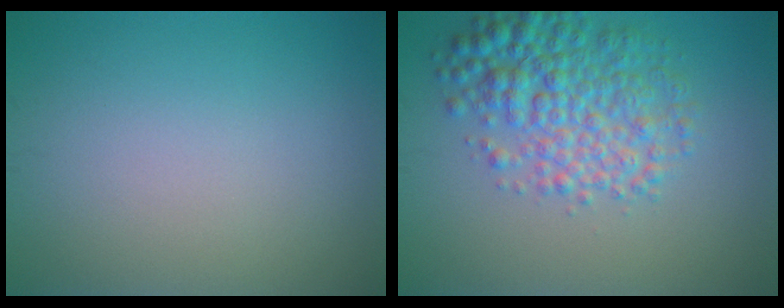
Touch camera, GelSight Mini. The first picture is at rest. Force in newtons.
{"total": 5.7, "press": 5.7, "slide": 0.1}